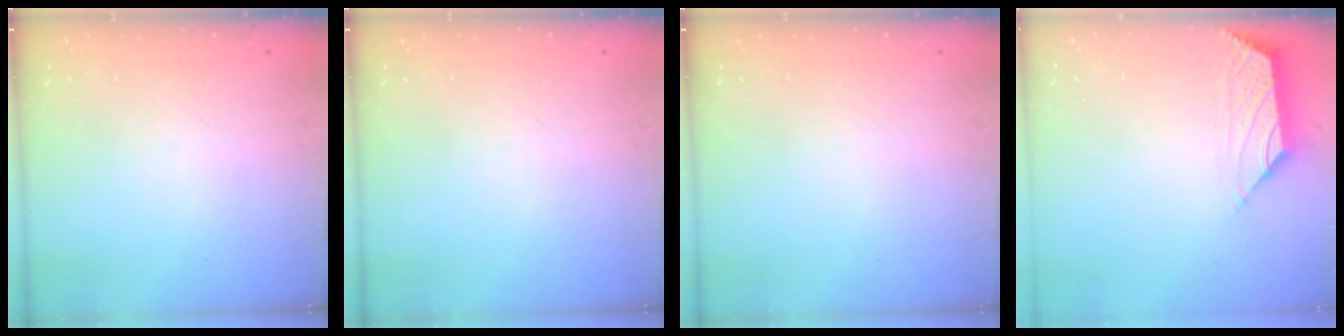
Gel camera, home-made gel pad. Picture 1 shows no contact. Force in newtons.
{"total": 0.0}
{"total": 0.0}
{"total": 0.8, "press": 0.4, "slide": 0.6}